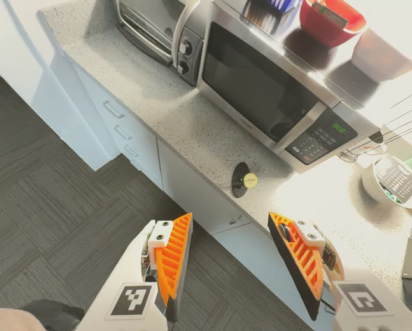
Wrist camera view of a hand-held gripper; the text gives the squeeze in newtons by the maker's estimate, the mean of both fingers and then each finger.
{"total": 0.0}